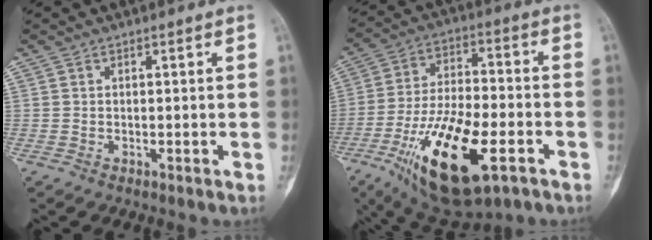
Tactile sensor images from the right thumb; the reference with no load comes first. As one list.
[{"total": 22.4, "force": [-9.3, 9.0, 18.3], "torque": [-0.346, 0.025, -0.148]}]